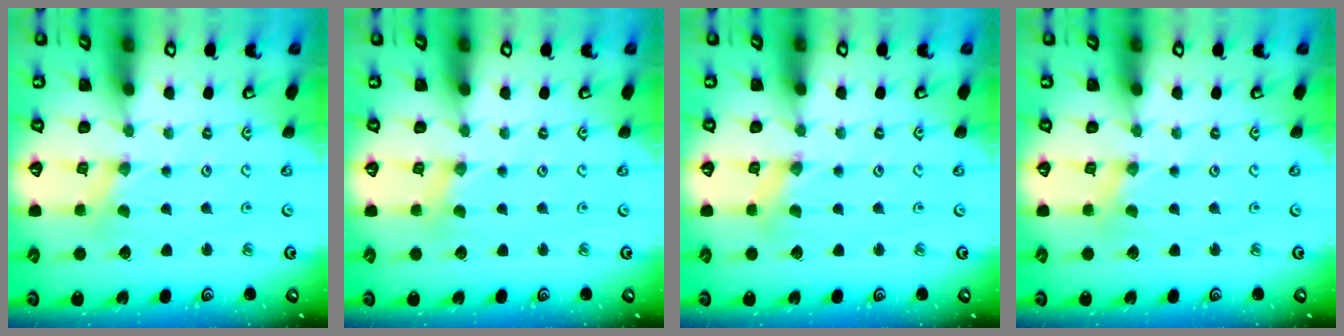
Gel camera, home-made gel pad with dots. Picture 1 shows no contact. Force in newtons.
{"total": 0.9, "press": 0.8, "slide": 0.2}
{"total": 0.8, "press": 0.8, "slide": 0.0}
{"total": 0.0}